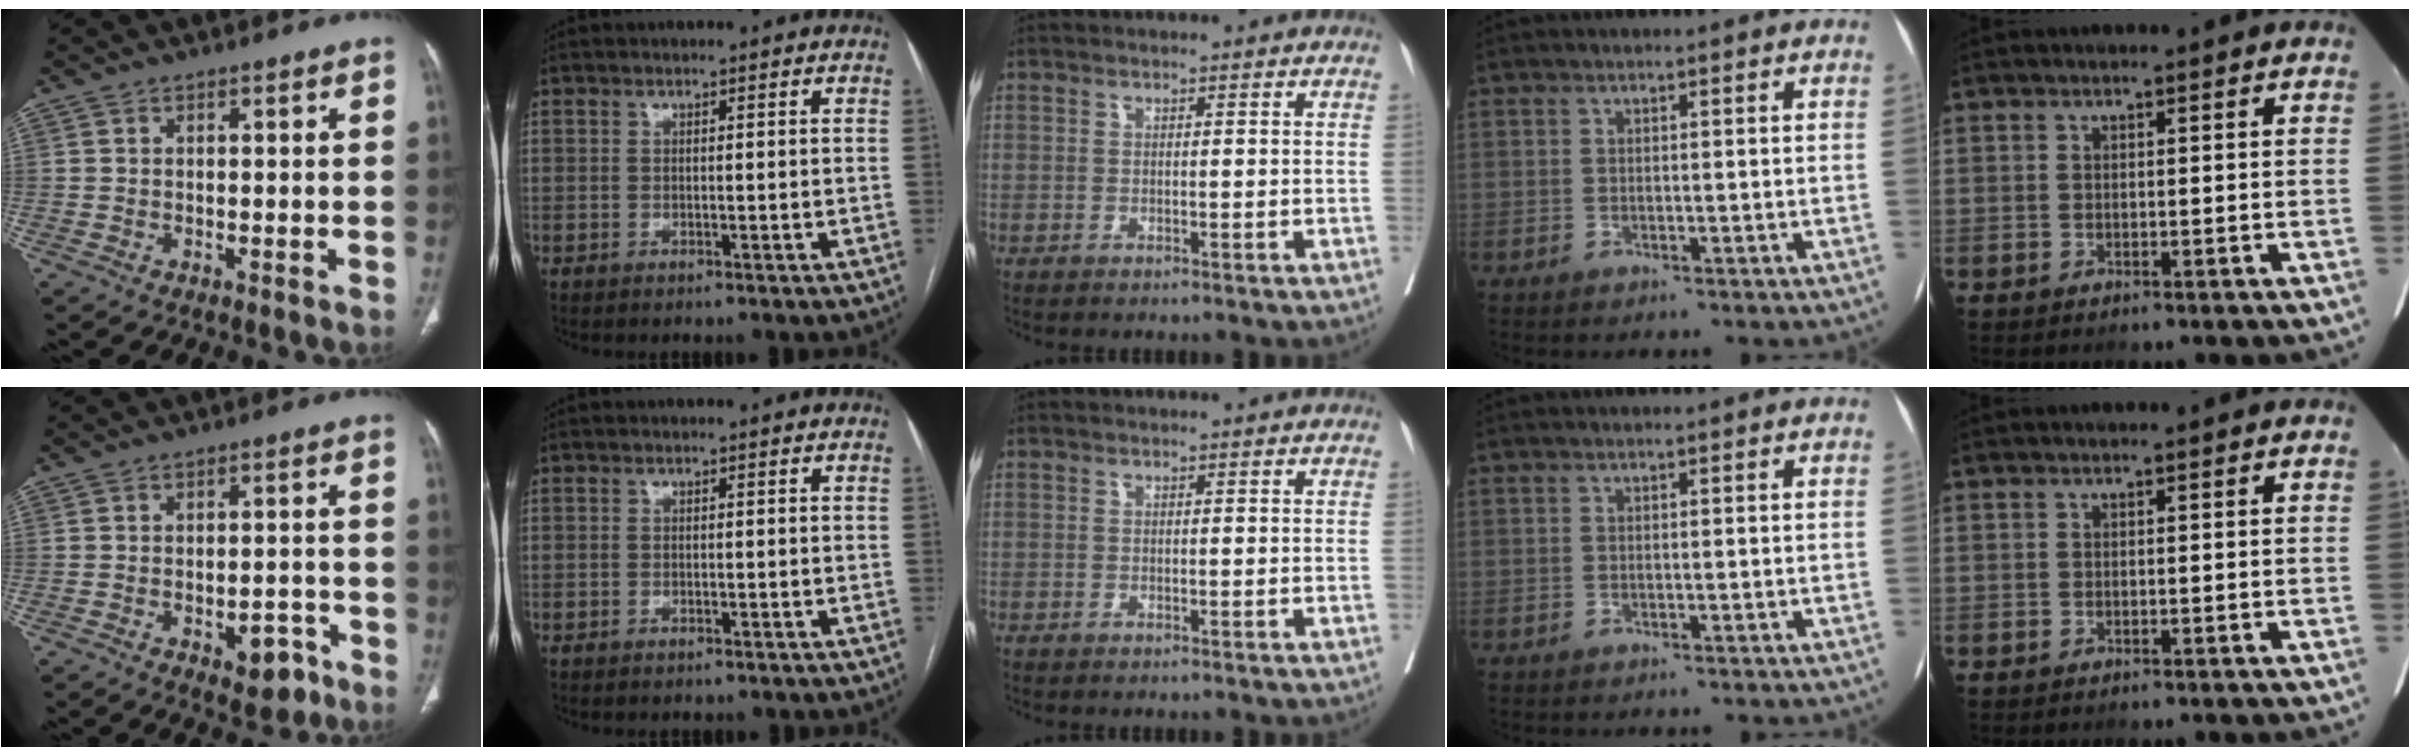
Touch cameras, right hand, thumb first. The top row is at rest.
{"thumb": {"total": 6.4, "force": [-3.4, 3.4, 4.3], "torque": [-0.036, 0.024, -0.039]}, "index": {"total": 0.7, "force": [-0.6, 0.3, 0.2], "torque": [-0.007, -0.001, -0.008]}}